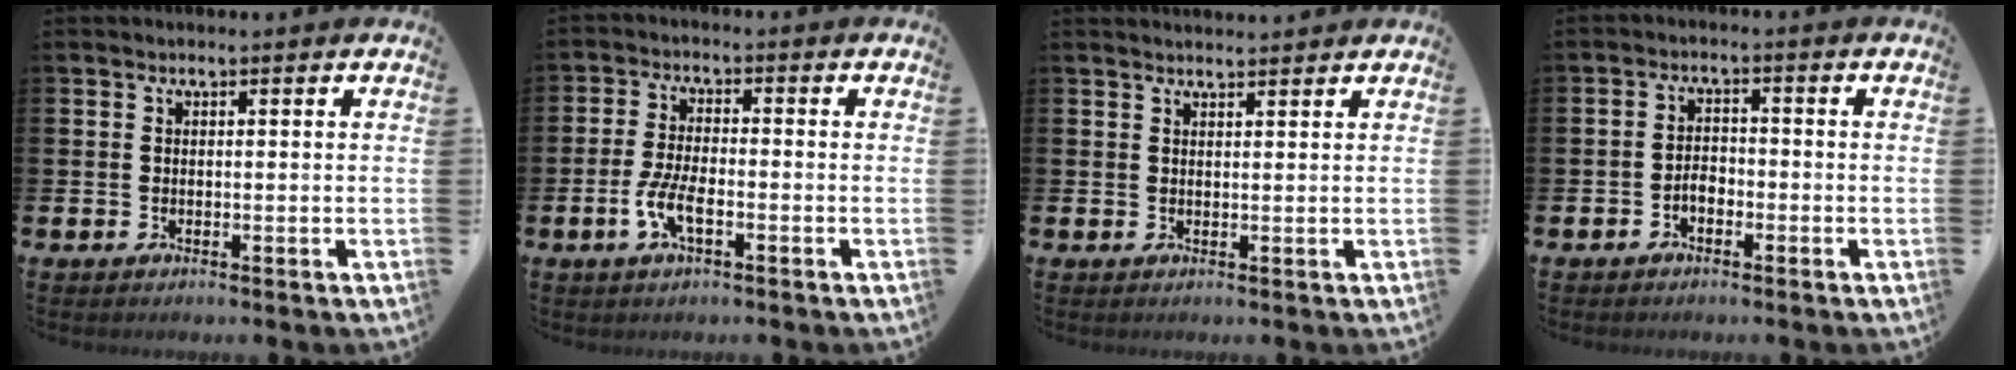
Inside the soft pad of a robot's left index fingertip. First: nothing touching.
{"total": 4.7, "force": [-1.9, 1.7, 4.0], "torque": [-0.078, 0.003, -0.037]}
{"total": 1.6, "force": [1.6, 0.0, 0.1], "torque": [0.013, -0.011, 0.026]}
{"total": 2.1, "force": [-1.2, 1.3, 1.1], "torque": [-0.015, 0.003, -0.028]}